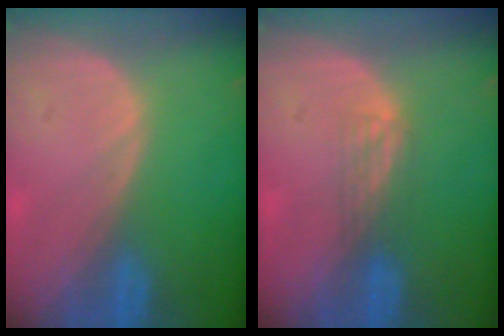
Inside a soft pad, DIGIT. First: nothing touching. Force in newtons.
{"total": 2.2, "press": 1.8, "slide": 1.2}